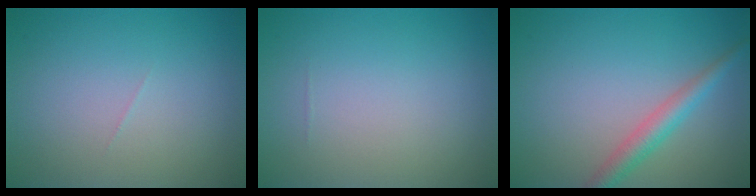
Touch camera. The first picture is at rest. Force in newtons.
{"total": 0.0}
{"total": 2.7, "press": 2.7, "slide": 0.1}